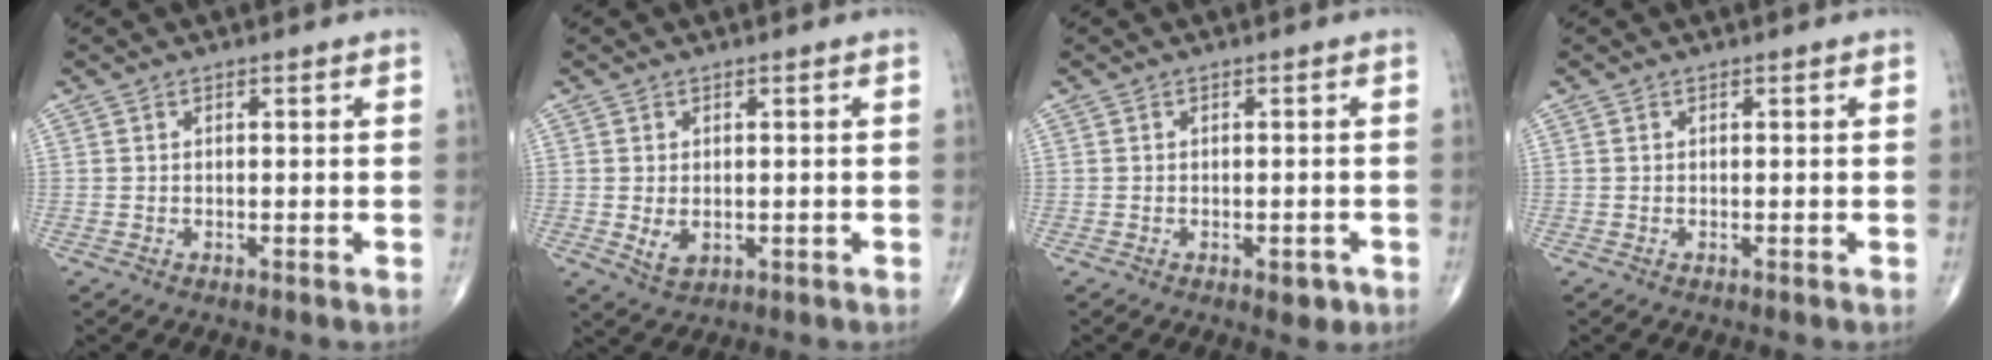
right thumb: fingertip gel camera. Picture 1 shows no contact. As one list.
[{"total": 3.2, "force": [-0.3, 2.2, 2.4], "torque": [-0.035, -0.006, 0.004]}, {"total": 2.5, "force": [-1.2, 1.3, 1.8], "torque": [-0.011, 0.002, -0.013]}, {"total": 0.0}]